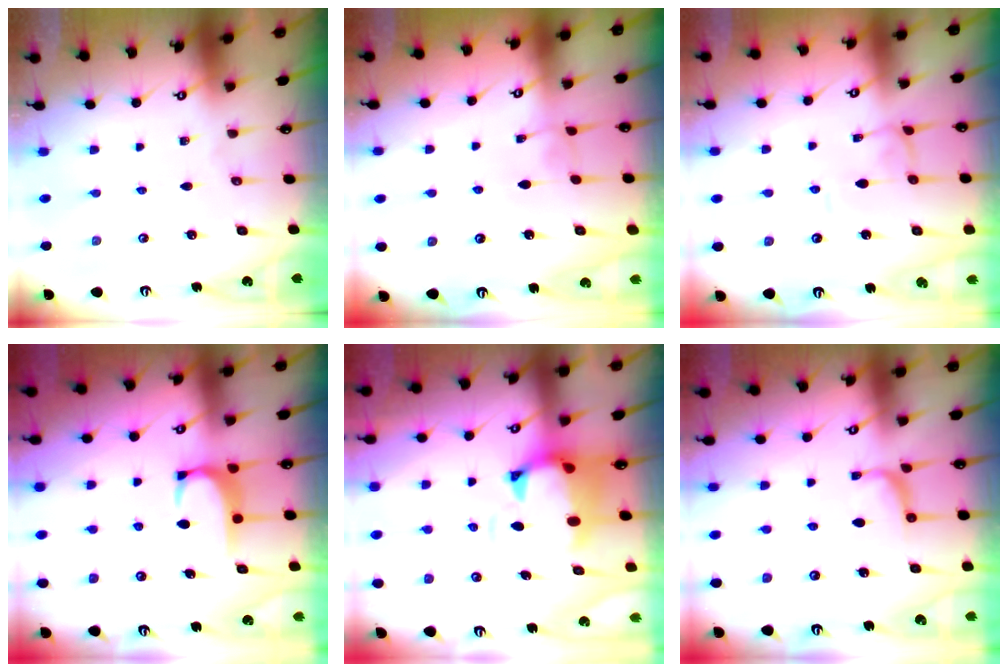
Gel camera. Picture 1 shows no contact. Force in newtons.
{"total": 1.6, "press": 1.5, "slide": 0.2}
{"total": 0.8, "press": 0.8, "slide": 0.2}
{"total": 1.9, "press": 1.9, "slide": 0.5}
{"total": 1.5, "press": 1.1, "slide": 1.1}
{"total": 1.1, "press": 0.9, "slide": 0.7}